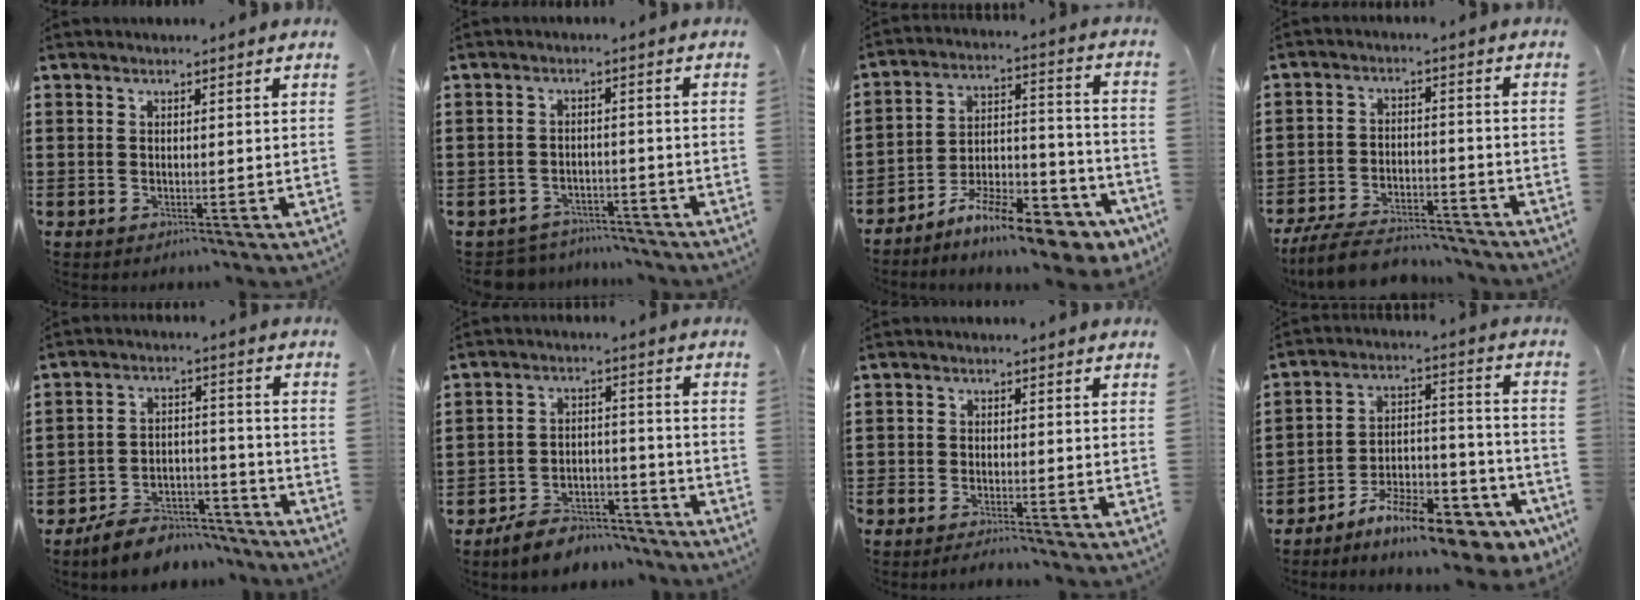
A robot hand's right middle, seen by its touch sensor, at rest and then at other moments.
{"total": 3.3, "force": [-3.3, 0.6, -0.4], "torque": [-0.001, 0.003, -0.072]}
{"total": 11.9, "force": [-10.2, 2.2, 5.7], "torque": [-0.085, 0.040, -0.190]}
{"total": 7.3, "force": [-6.7, 1.5, 2.4], "torque": [-0.045, 0.015, -0.130]}
{"total": 6.7, "force": [-6.4, 1.8, 0.8], "torque": [-0.010, 0.026, -0.127]}
{"total": 6.1, "force": [-5.8, 1.5, 0.7], "torque": [-0.010, 0.024, -0.117]}
{"total": 2.0, "force": [-2.0, 0.1, 0.0], "torque": [-0.006, 0.001, -0.042]}
{"total": 11.2, "force": [-9.8, 2.1, 5.0], "torque": [-0.069, 0.042, -0.185]}